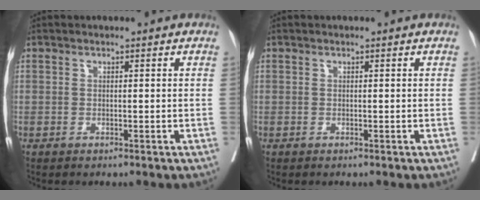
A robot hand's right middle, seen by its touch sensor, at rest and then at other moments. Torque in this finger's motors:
{"motor_torque": [0.00, 0.00, 0.00, 0.00]}